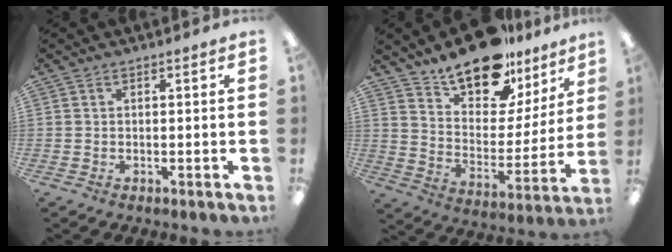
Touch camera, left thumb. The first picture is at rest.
{"total": 17.2, "force": [14.3, 7.0, 6.7], "torque": [-0.114, -0.107, 0.252]}